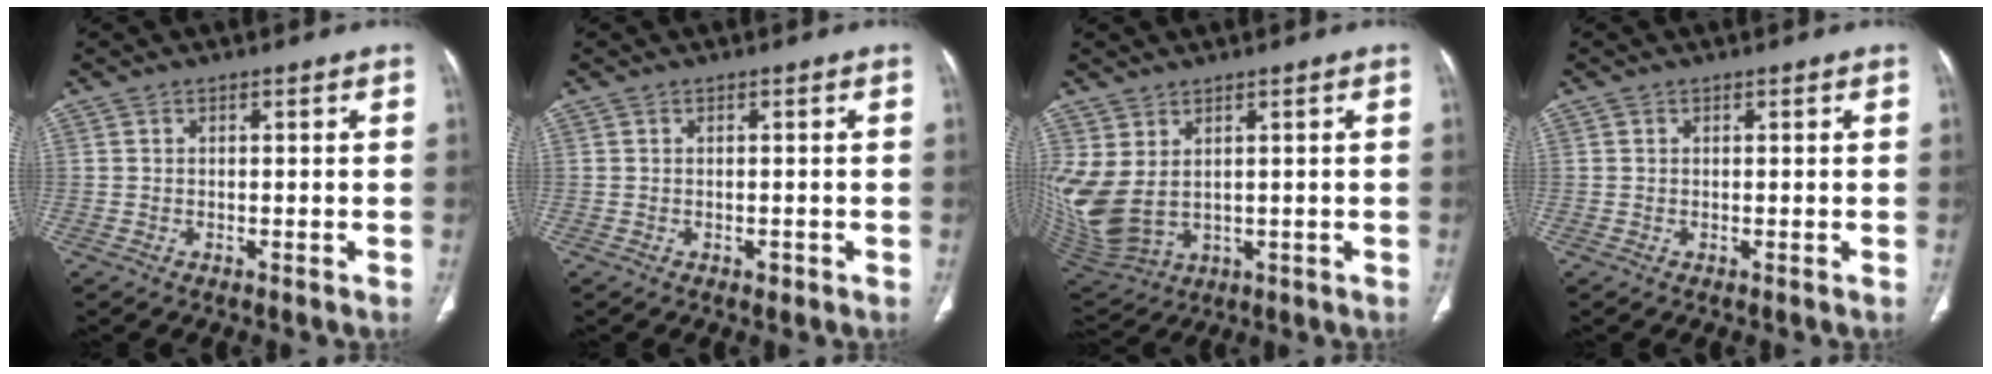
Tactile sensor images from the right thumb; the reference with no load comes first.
{"total": 0.8, "force": [-0.4, 0.6, 0.4], "torque": [-0.001, 0.001, -0.004]}
{"total": 11.7, "force": [2.2, 7.5, 8.7], "torque": [-0.200, -0.015, 0.069]}
{"total": 0.0}